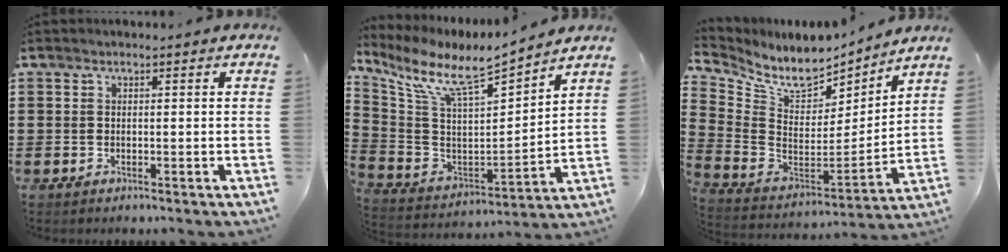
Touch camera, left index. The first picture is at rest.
{"total": 8.6, "force": [6.9, 1.7, 4.8], "torque": [-0.126, -0.052, 0.114]}
{"total": 7.7, "force": [6.2, 3.1, 3.4], "torque": [-0.093, -0.052, 0.108]}